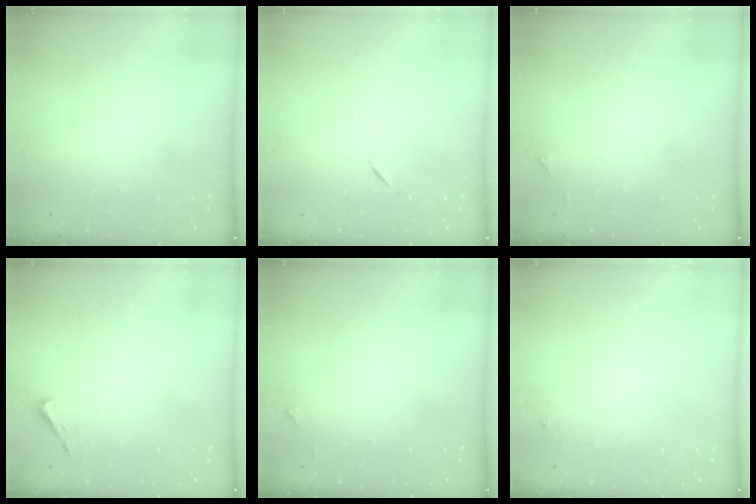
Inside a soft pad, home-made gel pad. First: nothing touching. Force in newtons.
{"total": 5.5, "press": 5.1, "slide": 2.1}
{"total": 3.8, "press": 3.7, "slide": 0.6}
{"total": 1.6, "press": 1.6, "slide": 0.1}
{"total": 3.8, "press": 3.7, "slide": 0.6}
{"total": 3.2, "press": 3.2, "slide": 0.5}